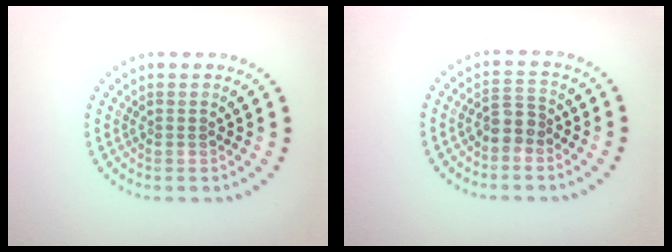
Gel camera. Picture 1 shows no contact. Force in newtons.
{"total": 2.0, "press": 1.8, "slide": 0.9}